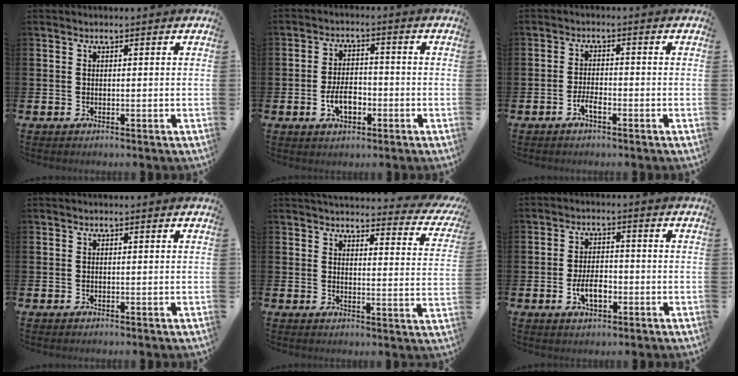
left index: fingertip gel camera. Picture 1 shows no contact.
{"total": 4.5, "force": [-1.5, 2.6, 3.5], "torque": [-0.054, 0.007, -0.028]}
{"total": 2.0, "force": [-1.1, 0.6, 1.5], "torque": [-0.031, 0.005, -0.021]}
{"total": 0.0}
{"total": 3.6, "force": [3.3, 1.1, 0.9], "torque": [-0.016, -0.030, 0.050]}
{"total": 4.3, "force": [-1.3, 2.2, 3.4], "torque": [-0.046, 0.002, -0.026]}